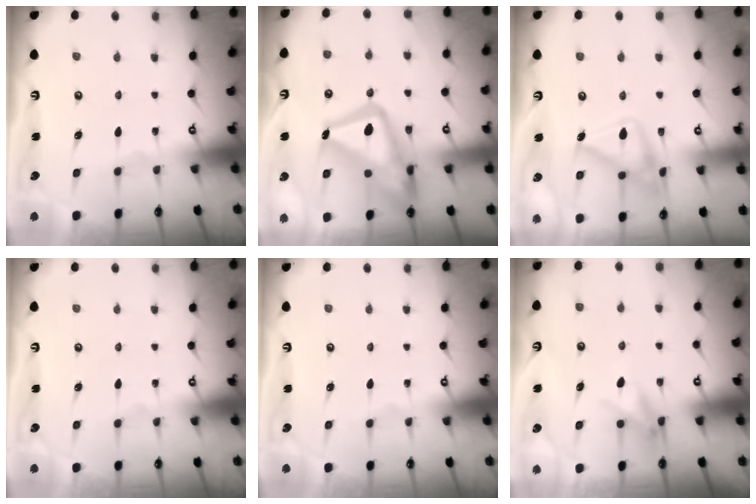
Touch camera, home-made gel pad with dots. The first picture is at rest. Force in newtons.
{"total": 20.3, "press": 20.2, "slide": 1.8}
{"total": 15.7, "press": 15.7, "slide": 0.6}
{"total": 0.0}
{"total": 0.0}
{"total": 6.9, "press": 6.7, "slide": 1.4}